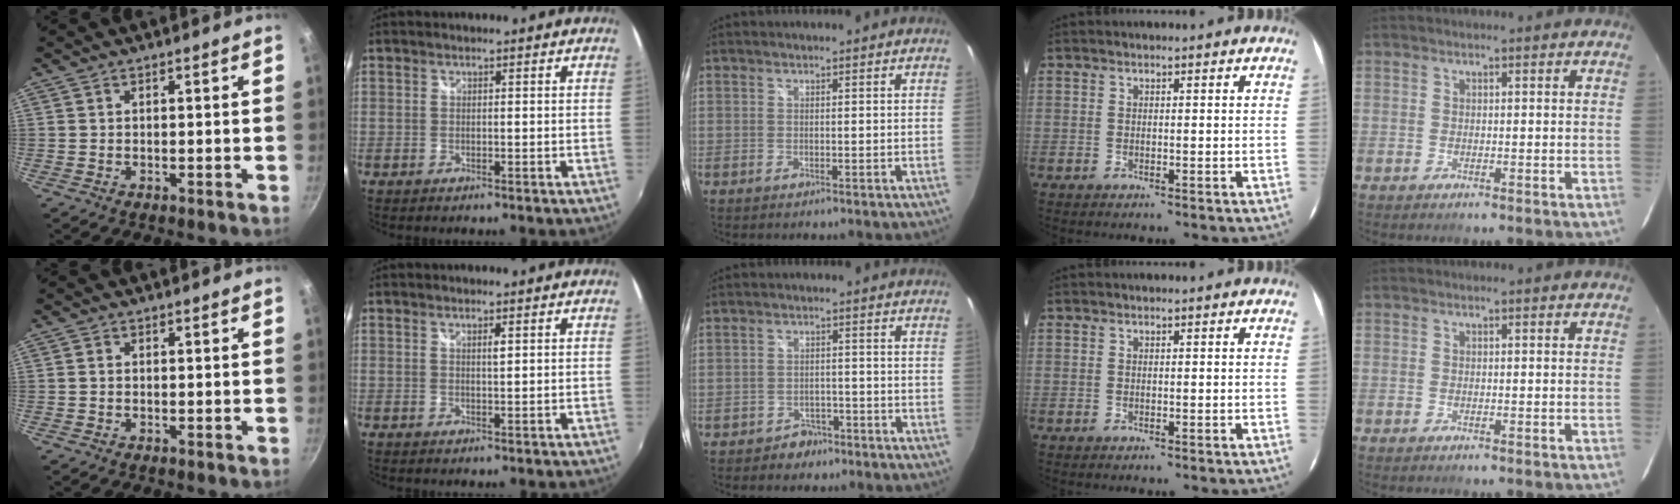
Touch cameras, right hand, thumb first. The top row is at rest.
{"thumb": {"total": 0.6, "force": [-0.1, 0.5, 0.3], "torque": [-0.005, 0.004, -0.002]}, "index": {"total": 1.2, "force": [0.5, 0.1, 1.0], "torque": [-0.016, 0.001, 0.008]}, "middle": {"total": 3.9, "force": [-2.8, 2.7, 0.4], "torque": [-0.014, 0.009, -0.040]}}